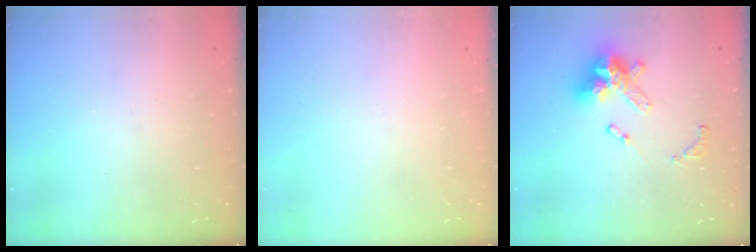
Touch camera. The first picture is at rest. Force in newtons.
{"total": 0.0}
{"total": 15.2, "press": 15.1, "slide": 1.3}